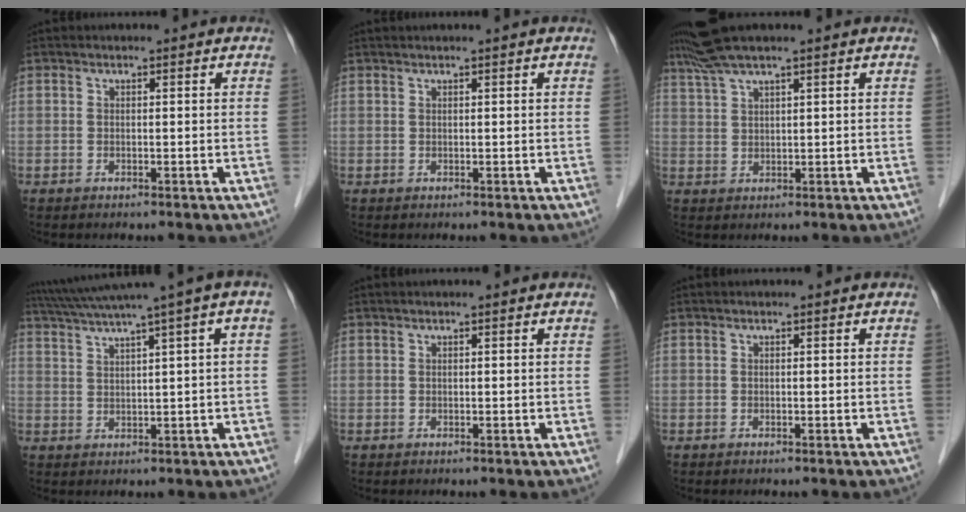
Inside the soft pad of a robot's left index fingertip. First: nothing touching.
{"total": 1.5, "force": [1.3, -0.4, 0.7], "torque": [-0.007, 0.014, 0.028]}
{"total": 5.4, "force": [4.5, 0.5, 3.0], "torque": [-0.069, 0.032, 0.092]}
{"total": 10.0, "force": [6.4, -1.2, 7.7], "torque": [-0.129, 0.037, 0.097]}
{"total": 0.0}
{"total": 0.0}